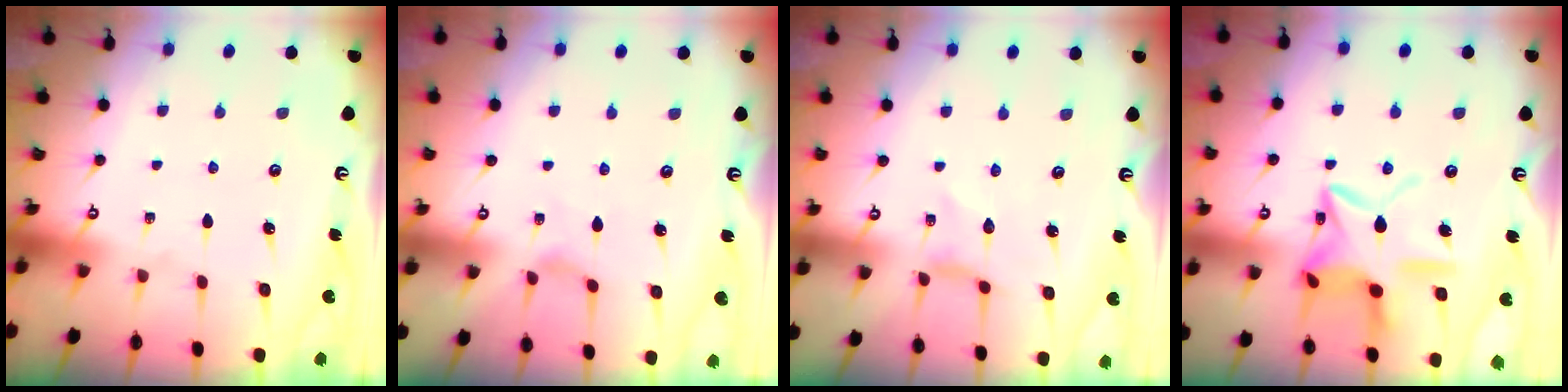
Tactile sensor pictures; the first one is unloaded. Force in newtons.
{"total": 0.8, "press": 0.8, "slide": 0.2}
{"total": 0.0}
{"total": 13.9, "press": 13.9, "slide": 1.2}